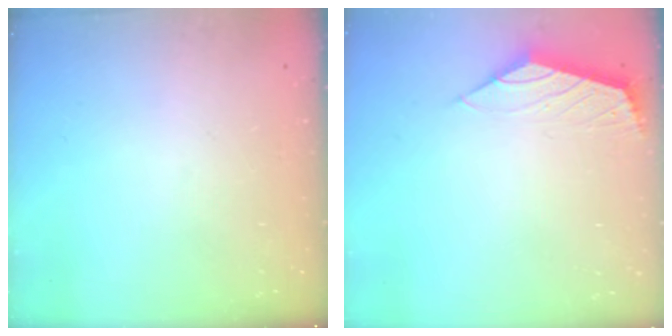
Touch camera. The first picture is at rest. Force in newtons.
{"total": 2.1, "press": 2.0, "slide": 0.6}